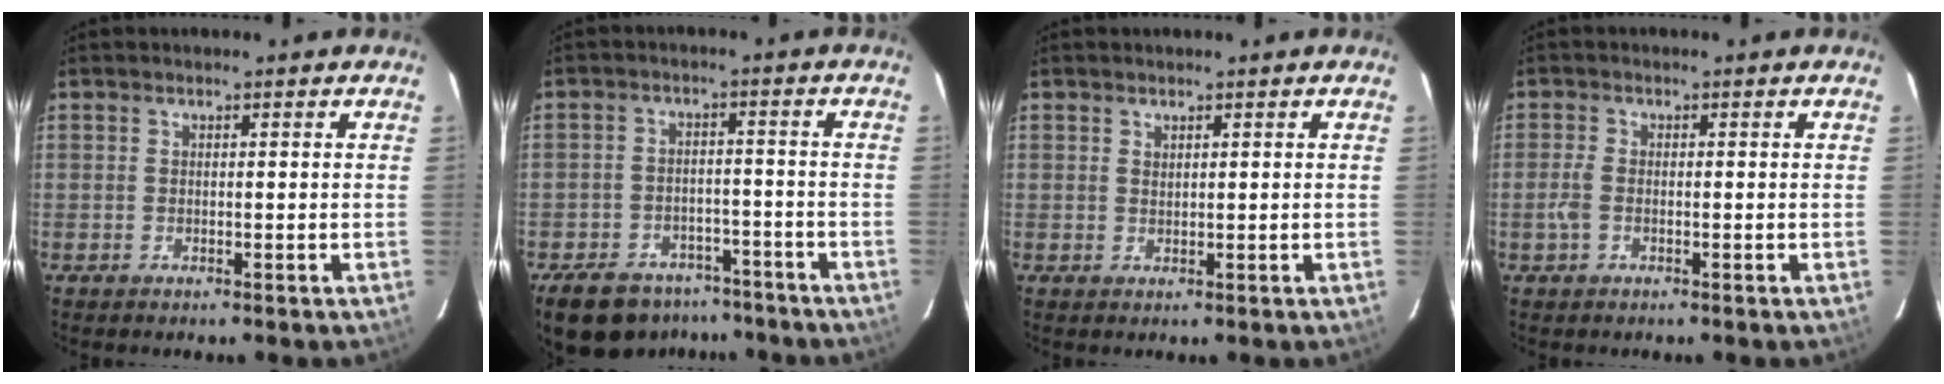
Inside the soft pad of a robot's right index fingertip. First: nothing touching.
{"total": 16.6, "force": [-12.3, 9.0, 6.6], "torque": [-0.165, 0.010, -0.168]}
{"total": 0.7, "force": [0.6, 0.3, 0.2], "torque": [-0.003, 0.001, 0.012]}
{"total": 2.4, "force": [-0.8, 1.3, 1.9], "torque": [-0.047, 0.001, -0.016]}